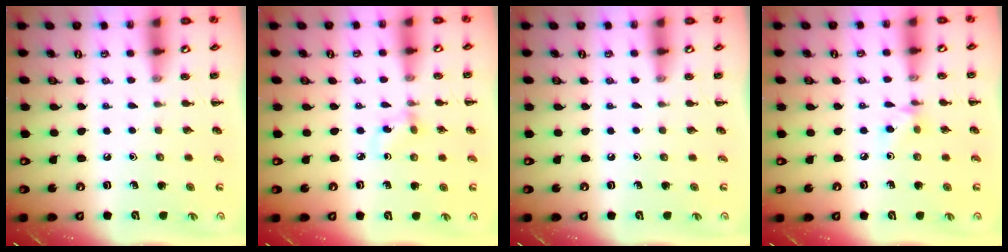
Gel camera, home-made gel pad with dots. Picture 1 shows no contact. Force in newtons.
{"total": 3.2, "press": 3.0, "slide": 1.2}
{"total": 0.0}
{"total": 5.0, "press": 4.8, "slide": 1.4}